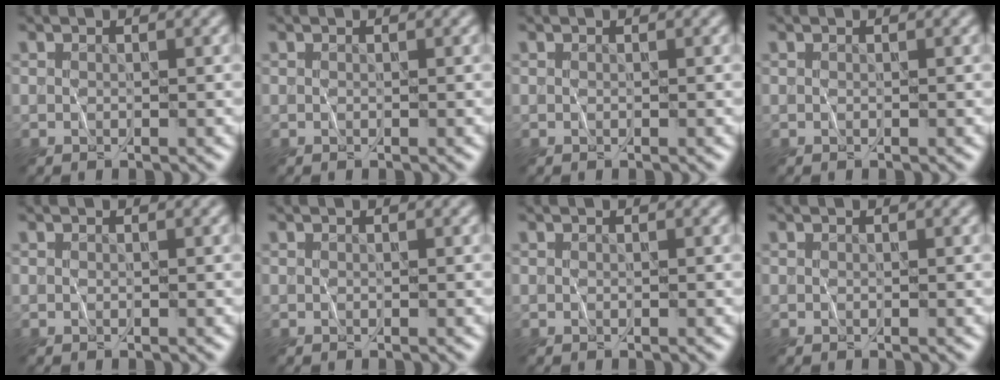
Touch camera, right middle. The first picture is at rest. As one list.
[{"total": 0.0}, {"total": 0.0}, {"total": 0.0}, {"total": 0.0}, {"total": 0.0}, {"total": 0.0}, {"total": 0.0}]